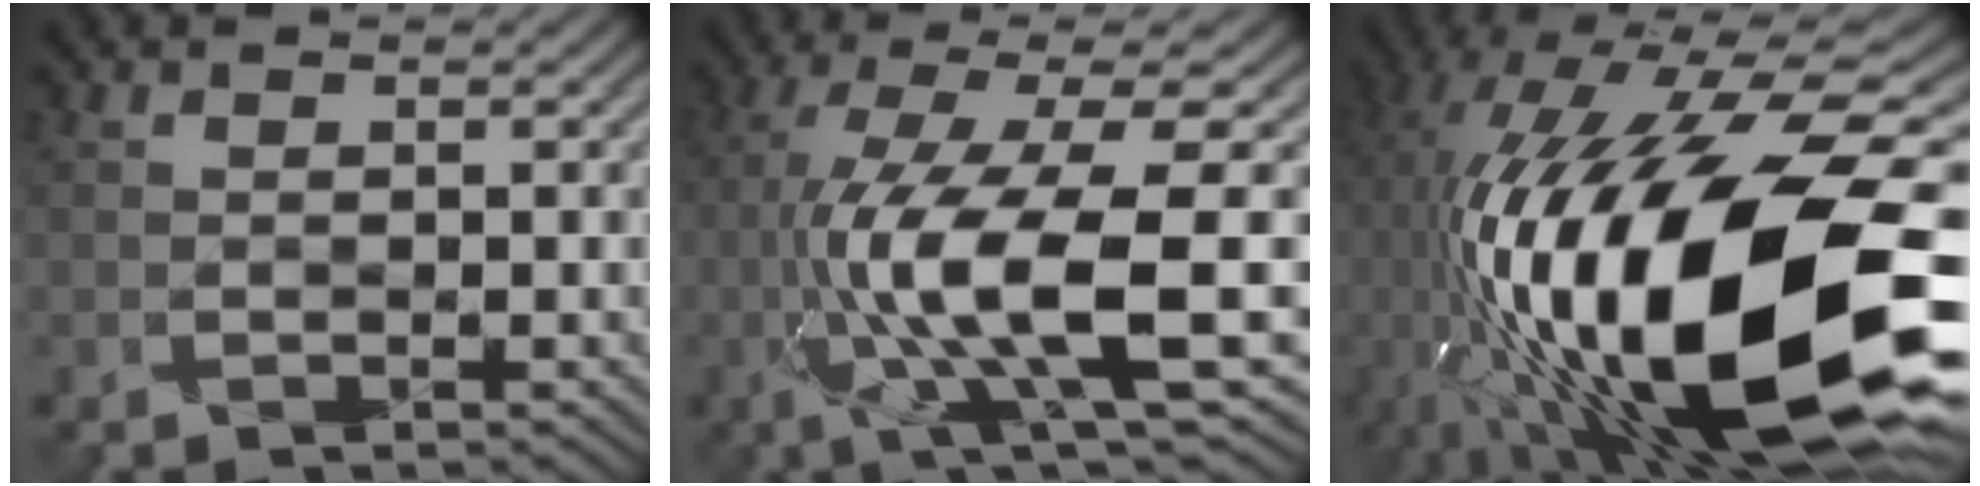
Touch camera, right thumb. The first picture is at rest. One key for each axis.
{"total": 13.7, "fx": -3.8, "fy": 3.0, "fz": 12.8, "tx": -0.221, "ty": 0.001, "tz": -0.053}
{"total": 21.5, "fx": -4.8, "fy": 8.6, "fz": 19.1, "tx": -0.367, "ty": -0.006, "tz": -0.093}